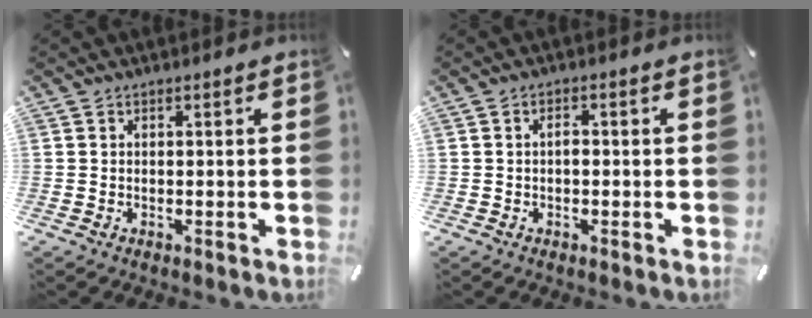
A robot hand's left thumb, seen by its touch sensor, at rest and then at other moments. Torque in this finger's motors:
{"motor_torque": [0.30, 0.23, 0.11, -0.07, 0.05]}